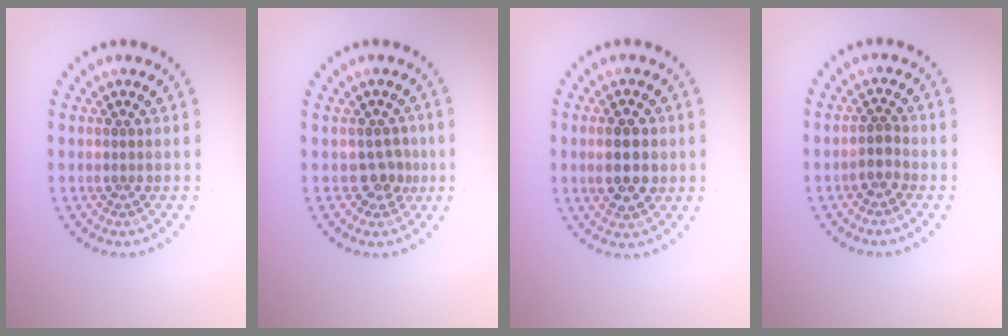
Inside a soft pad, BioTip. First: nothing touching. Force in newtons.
{"total": 1.9, "press": 1.6, "slide": 1.1}
{"total": 4.1, "press": 4.1, "slide": 0.1}
{"total": 1.6, "press": 1.3, "slide": 1.0}